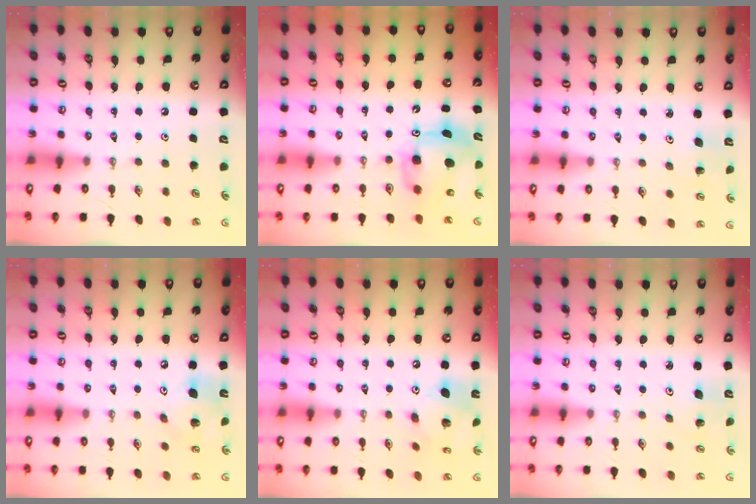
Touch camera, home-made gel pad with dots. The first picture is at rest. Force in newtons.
{"total": 10.3, "press": 10.2, "slide": 0.8}
{"total": 2.8, "press": 2.8, "slide": 0.3}
{"total": 12.8, "press": 12.4, "slide": 2.8}
{"total": 13.4, "press": 13.3, "slide": 1.2}
{"total": 3.8, "press": 3.8, "slide": 0.2}